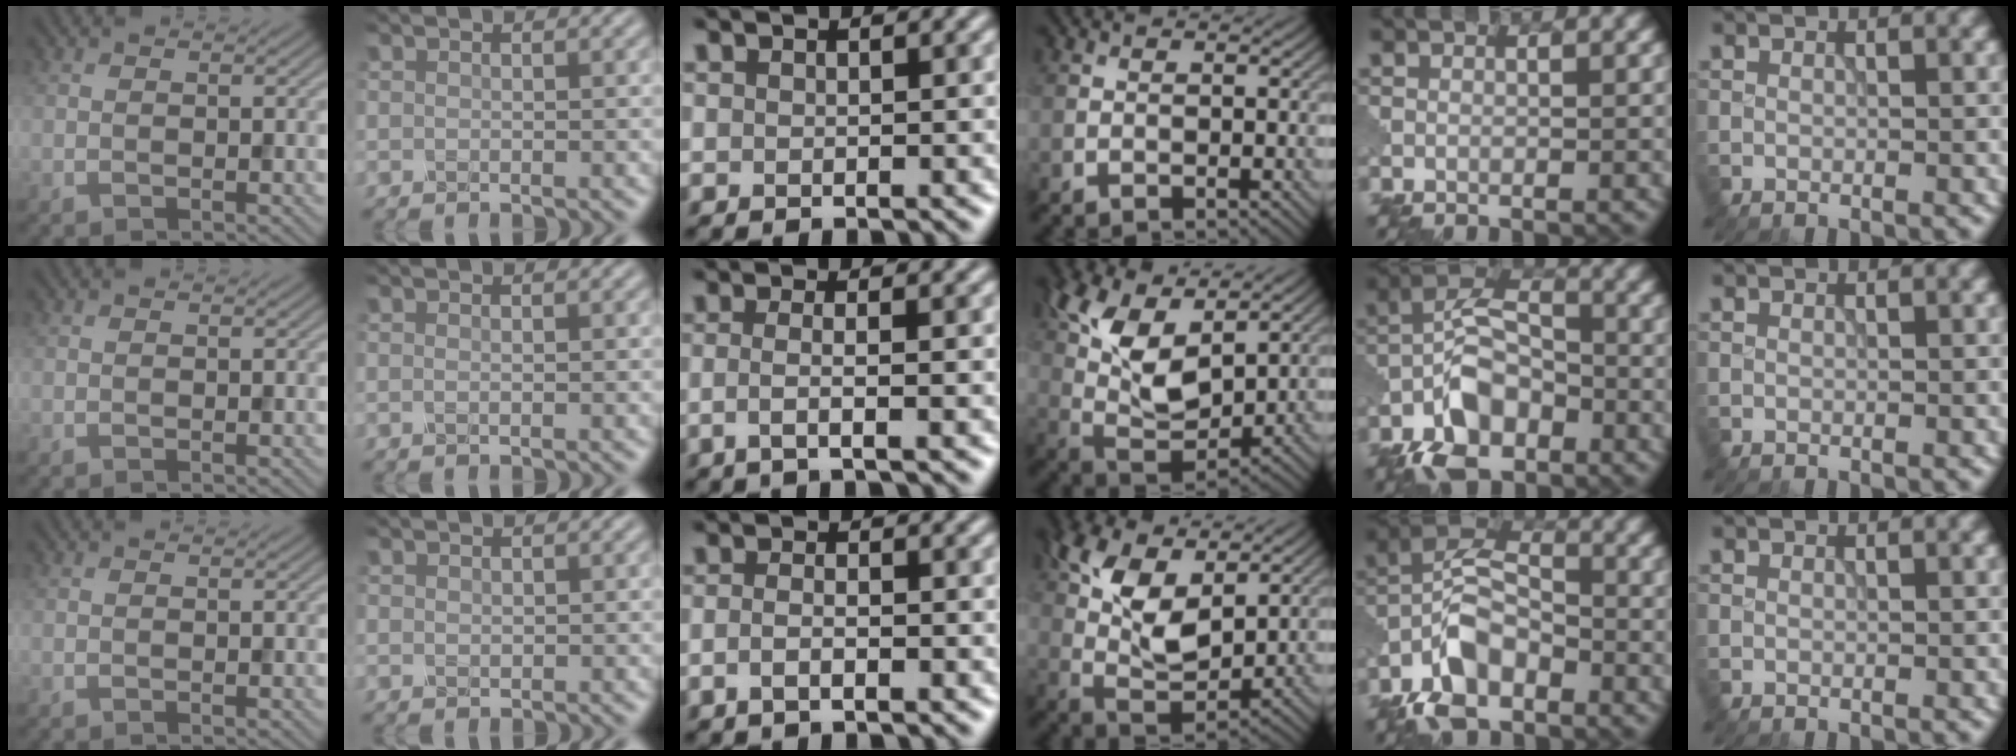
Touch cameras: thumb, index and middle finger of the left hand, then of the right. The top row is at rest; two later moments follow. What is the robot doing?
{"motion": "insert", "object": "pin"}